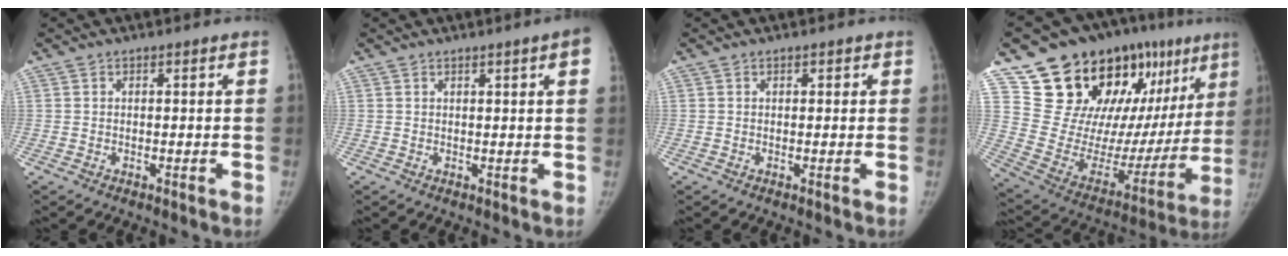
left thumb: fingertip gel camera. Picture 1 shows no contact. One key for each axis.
{"total": 4.4, "fx": 2.0, "fy": 0.1, "fz": 3.9, "tx": -0.041, "ty": 0.000, "tz": 0.023}
{"total": 0.8, "fx": 0.4, "fy": 0.6, "fz": 0.4, "tx": 0.006, "ty": 0.000, "tz": 0.003}
{"total": 30.3, "fx": 17.0, "fy": 14.6, "fz": 20.4, "tx": -0.250, "ty": -0.027, "tz": 0.281}